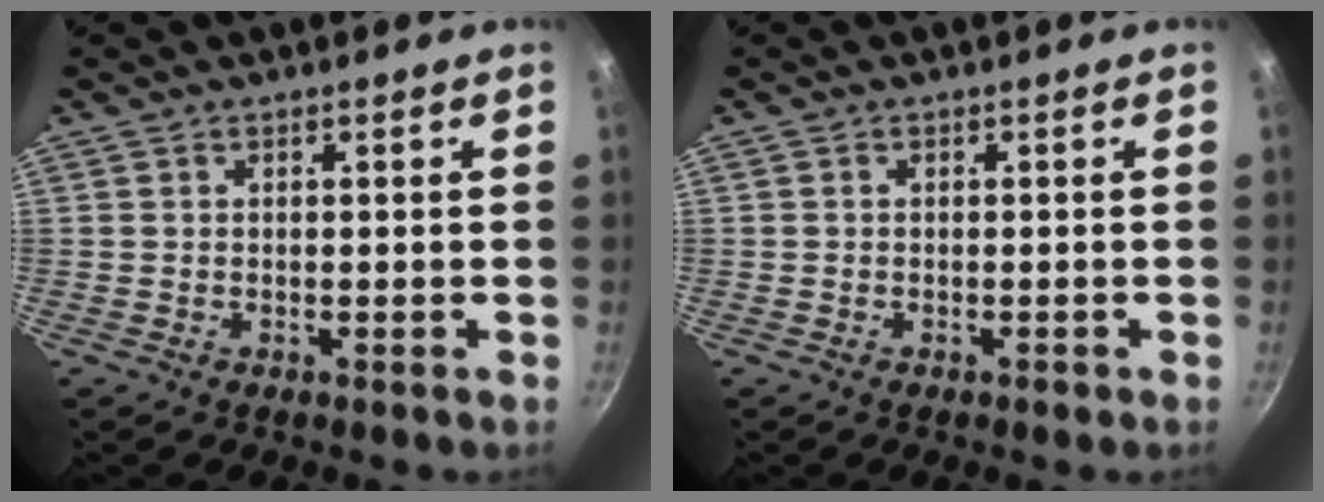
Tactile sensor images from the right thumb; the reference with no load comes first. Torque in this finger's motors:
{"motor_torque": [-0.31, 0.03, -0.27, 0.17, 0.04]}